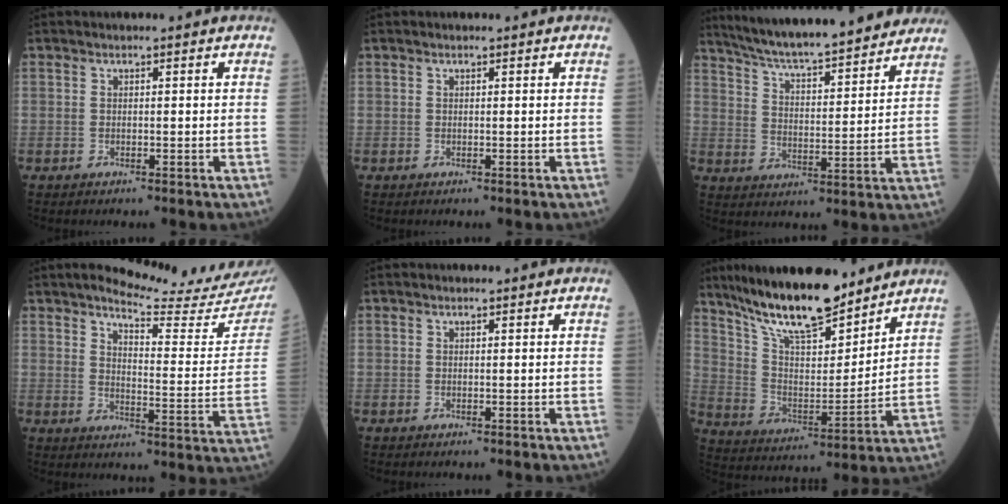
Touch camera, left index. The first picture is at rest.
{"total": 0.0}
{"total": 21.4, "force": [19.0, 2.1, 9.5], "torque": [-0.154, 0.011, 0.275]}
{"total": 17.9, "force": [16.8, 0.5, 6.0], "torque": [-0.086, -0.096, 0.196]}
{"total": 0.0}
{"total": 16.8, "force": [14.0, 3.7, 8.6], "torque": [-0.153, -0.001, 0.254]}